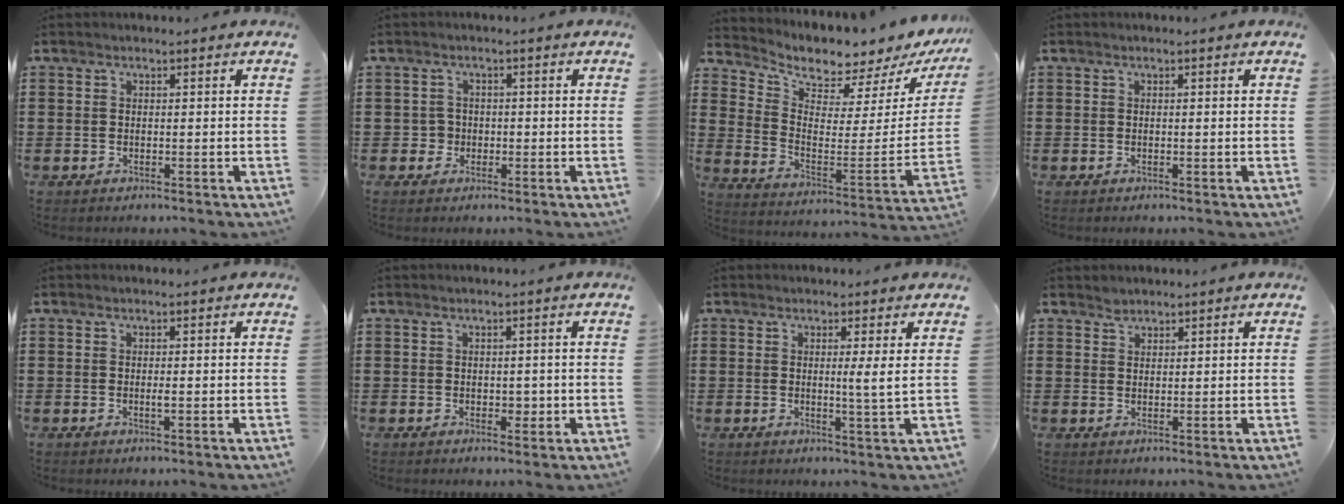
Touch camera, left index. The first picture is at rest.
{"total": 2.2, "force": [-0.4, 2.1, 0.6], "torque": [-0.020, 0.004, -0.011]}
{"total": 4.8, "force": [4.7, 0.4, 0.7], "torque": [-0.039, -0.063, 0.077]}
{"total": 0.0}
{"total": 0.8, "force": [-0.1, 0.1, 0.8], "torque": [-0.016, -0.006, 0.000]}
{"total": 1.7, "force": [0.0, 1.2, 1.2], "torque": [-0.016, 0.000, -0.001]}
{"total": 3.0, "force": [1.0, -0.7, 2.8], "torque": [-0.049, -0.012, 0.012]}
{"total": 1.4, "force": [1.3, 0.6, 0.0], "torque": [-0.004, -0.001, 0.027]}